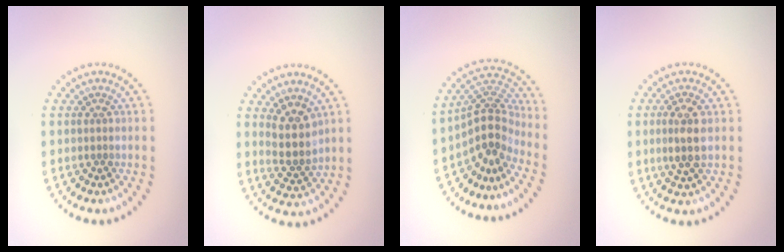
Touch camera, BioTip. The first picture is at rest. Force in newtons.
{"total": 3.2, "press": 2.8, "slide": 1.6}
{"total": 4.0, "press": 2.8, "slide": 2.8}
{"total": 2.6, "press": 2.5, "slide": 0.7}